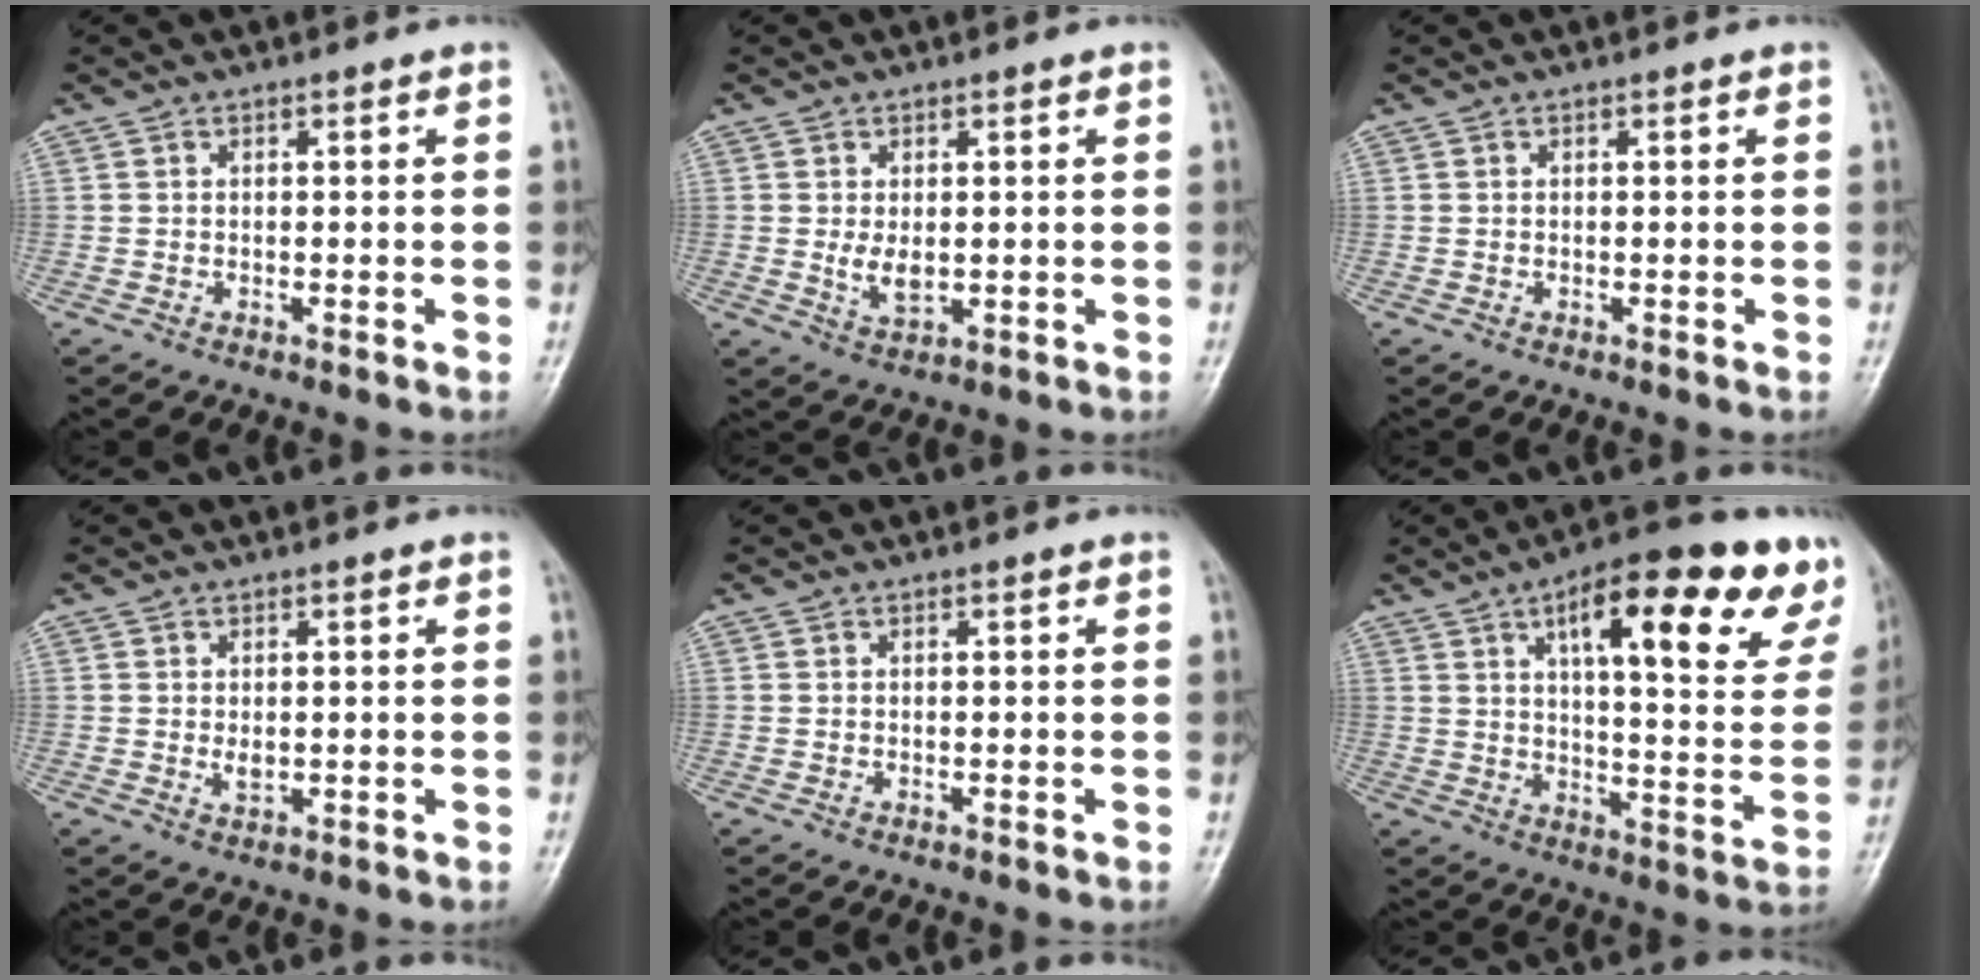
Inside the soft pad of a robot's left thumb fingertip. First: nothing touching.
{"total": 3.6, "force": [0.2, 2.1, 2.9], "torque": [-0.047, -0.011, 0.012]}
{"total": 0.0}
{"total": 1.8, "force": [0.3, 1.1, 1.4], "torque": [-0.019, -0.006, 0.009]}
{"total": 0.0}
{"total": 24.6, "force": [12.7, 7.5, 19.7], "torque": [-0.237, -0.024, 0.176]}